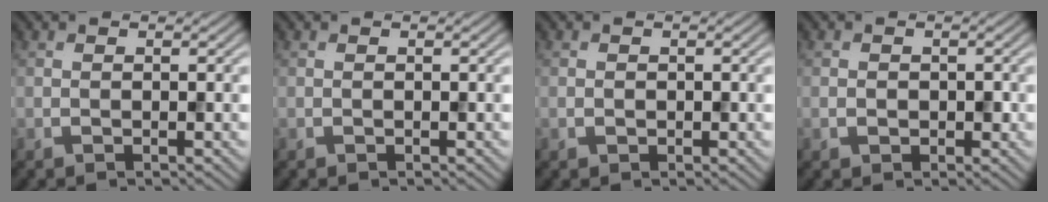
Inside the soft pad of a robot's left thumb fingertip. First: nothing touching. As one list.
[{"total": 0.0}, {"total": 0.8, "force": [-0.2, 0.7, 0.4], "torque": [-0.008, -0.004, -0.005]}, {"total": 1.5, "force": [-0.3, 1.3, 0.7], "torque": [-0.015, -0.007, -0.006]}]